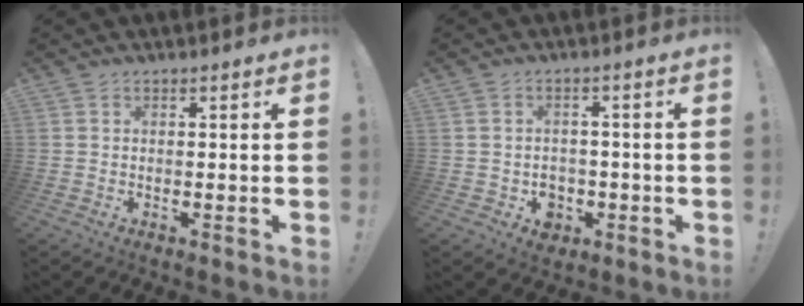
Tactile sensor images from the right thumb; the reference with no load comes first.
{"total": 5.0, "force": [-1.5, 4.5, 1.7], "torque": [-0.021, 0.008, -0.023]}